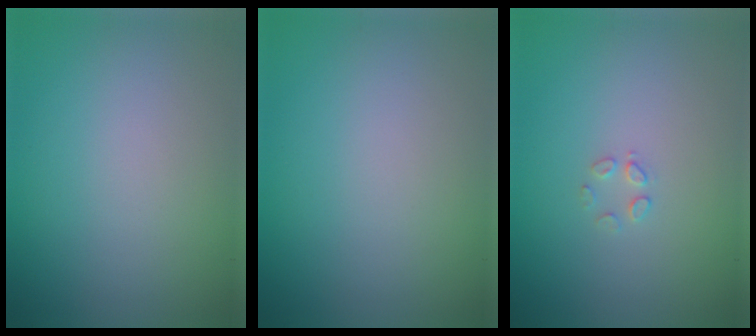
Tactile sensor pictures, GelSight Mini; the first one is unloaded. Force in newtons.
{"total": 0.0}
{"total": 1.0, "press": 1.0, "slide": 0.1}